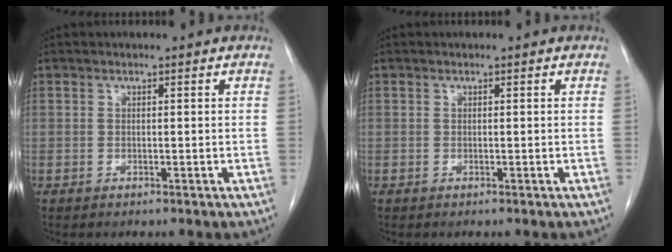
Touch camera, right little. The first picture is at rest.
{"total": 0.0}